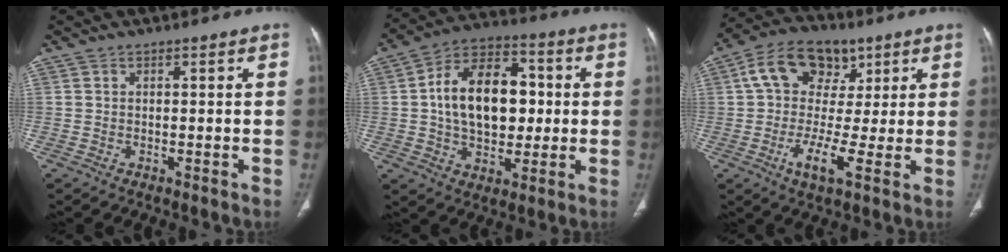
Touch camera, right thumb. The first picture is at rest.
{"total": 17.9, "force": [1.2, 11.6, 13.5], "torque": [-0.189, 0.023, 0.018]}
{"total": 14.2, "force": [2.9, 9.4, 10.2], "torque": [-0.153, 0.011, 0.037]}